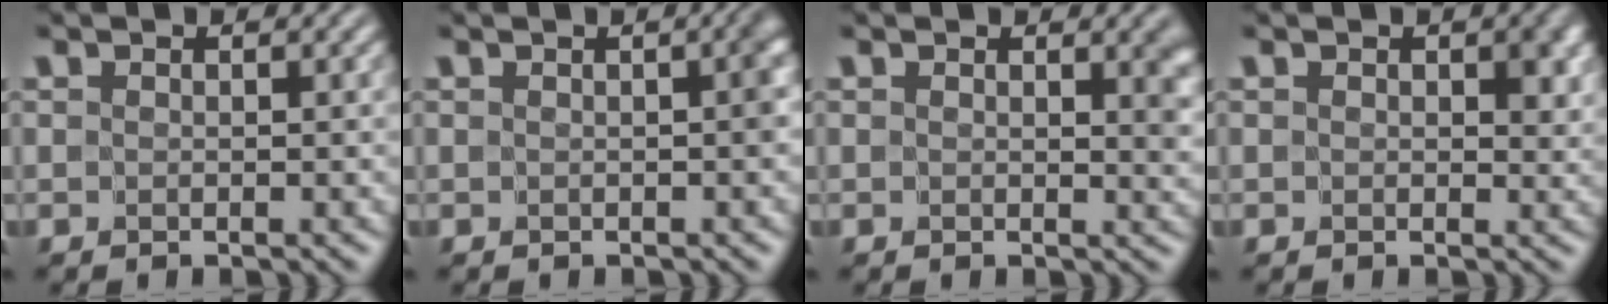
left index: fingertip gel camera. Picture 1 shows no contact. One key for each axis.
{"total": 1.0, "fx": -0.2, "fy": 0.0, "fz": 1.0, "tx": -0.012, "ty": 0.005, "tz": 0.001}
{"total": 2.2, "fx": 0.7, "fy": 1.0, "fz": 1.8, "tx": -0.014, "ty": -0.003, "tz": 0.011}
{"total": 2.6, "fx": 0.6, "fy": 1.5, "fz": 2.0, "tx": -0.022, "ty": -0.002, "tz": 0.009}